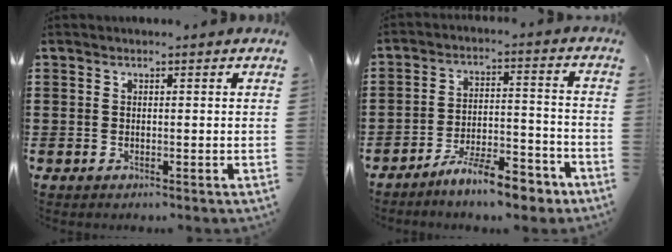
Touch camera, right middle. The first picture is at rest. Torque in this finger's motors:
{"motor_torque": [2.14, 0.00, 0.50, 0.17]}